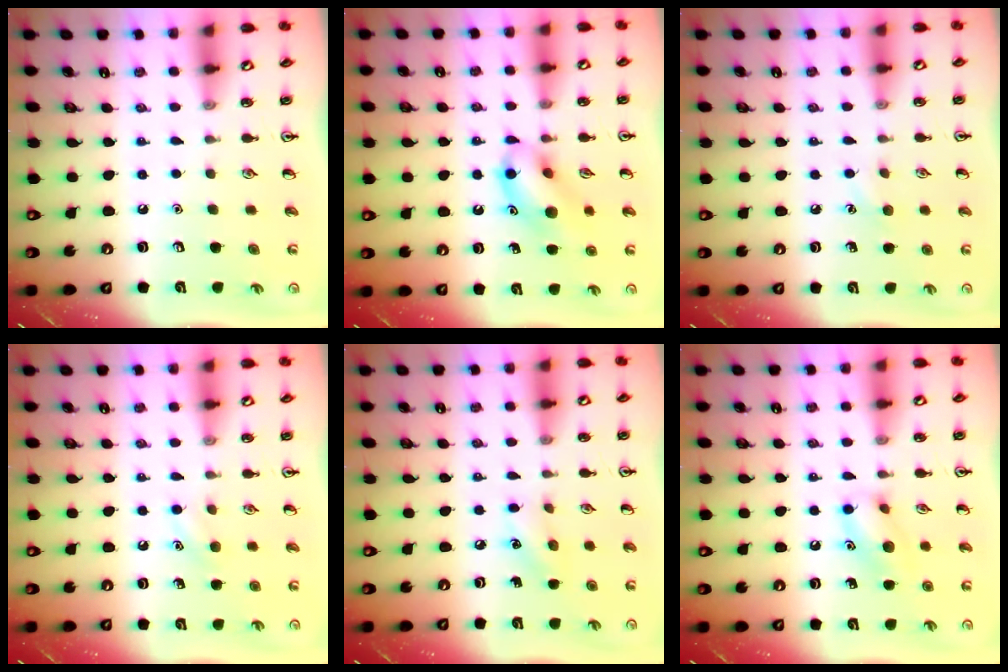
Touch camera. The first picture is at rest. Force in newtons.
{"total": 12.4, "press": 12.3, "slide": 1.7}
{"total": 5.9, "press": 5.7, "slide": 1.7}
{"total": 6.2, "press": 5.9, "slide": 2.1}
{"total": 6.6, "press": 6.3, "slide": 1.9}
{"total": 9.8, "press": 9.8, "slide": 0.6}